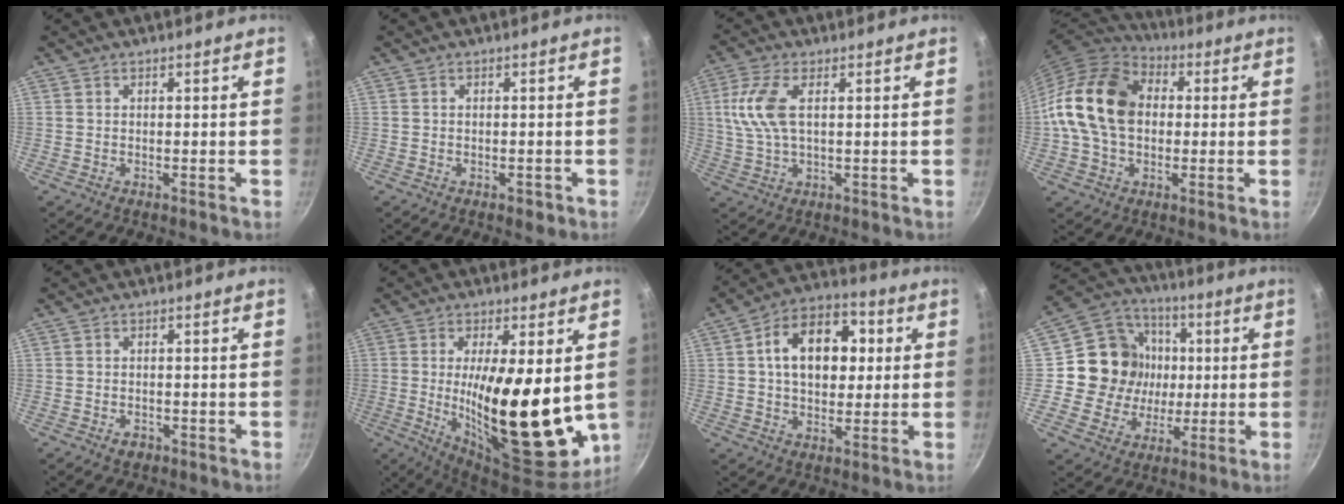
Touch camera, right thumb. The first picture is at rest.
{"total": 1.7, "force": [-0.8, 1.1, 1.1], "torque": [-0.014, 0.004, -0.007]}
{"total": 8.5, "force": [1.6, 3.8, 7.4], "torque": [-0.165, 0.008, 0.031]}
{"total": 18.3, "force": [0.9, 13.3, 12.6], "torque": [-0.216, 0.029, 0.003]}
{"total": 2.0, "force": [-1.1, 1.4, 1.0], "torque": [-0.014, 0.010, -0.012]}
{"total": 22.0, "force": [0.5, 8.0, 20.5], "torque": [-0.304, -0.033, 0.017]}
{"total": 15.7, "force": [2.8, 10.7, 11.1], "torque": [-0.135, 0.020, 0.031]}
{"total": 16.4, "force": [0.9, 15.2, 6.1], "torque": [-0.079, 0.022, 0.011]}